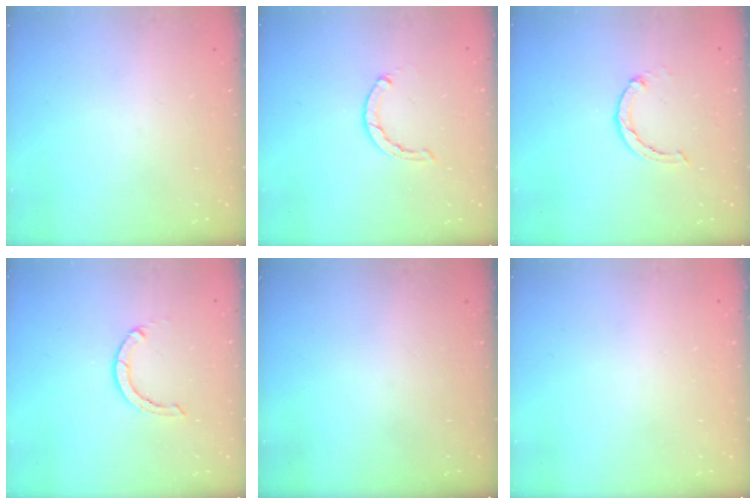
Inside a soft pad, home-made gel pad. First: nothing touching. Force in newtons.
{"total": 1.2, "press": 1.2, "slide": 0.2}
{"total": 3.0, "press": 3.0, "slide": 0.4}
{"total": 2.9, "press": 2.9, "slide": 0.1}
{"total": 0.0}
{"total": 2.6, "press": 2.6, "slide": 0.2}